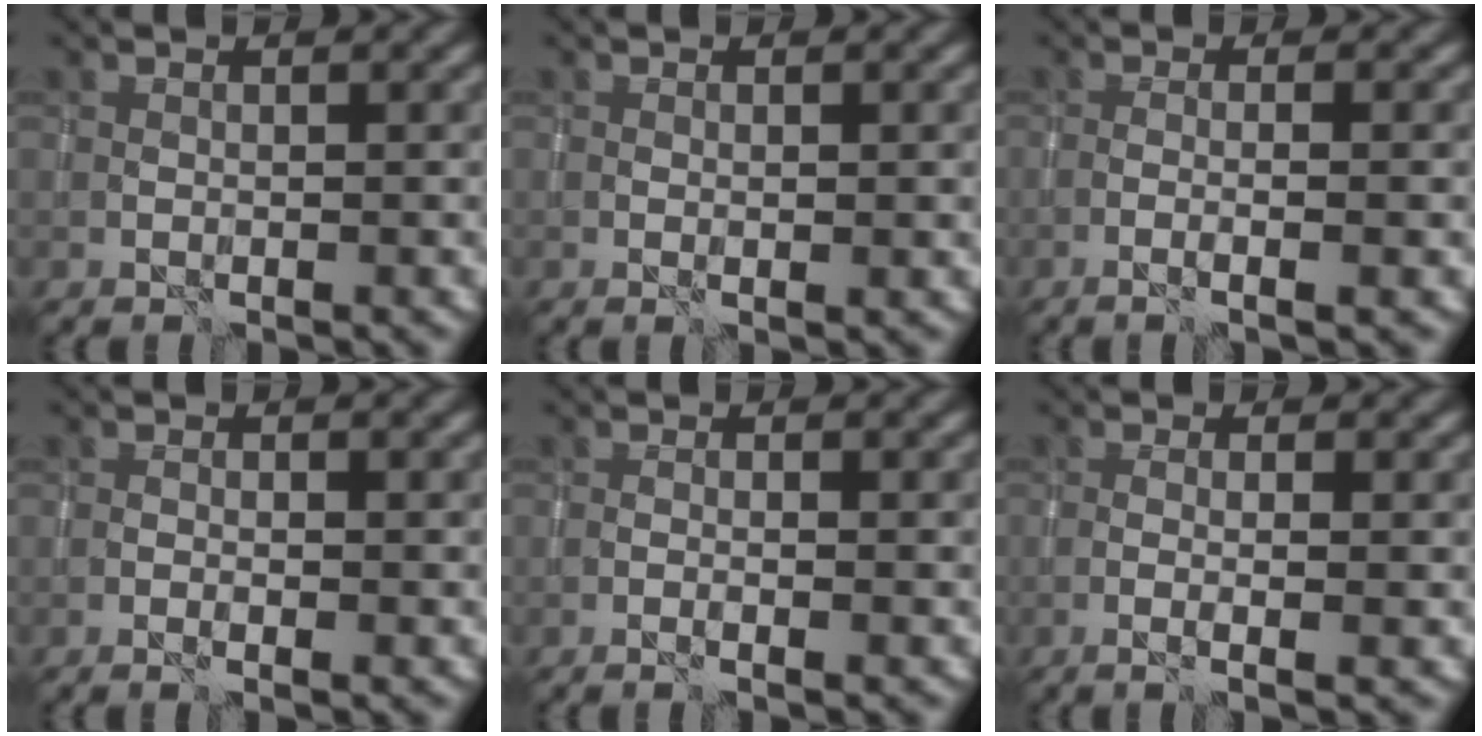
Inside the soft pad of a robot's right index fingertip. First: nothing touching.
{"total": 1.0, "force": [0.0, 0.1, 1.0], "torque": [-0.017, 0.000, 0.000]}
{"total": 2.7, "force": [-0.9, 0.3, 2.5], "torque": [-0.038, 0.006, -0.024]}
{"total": 1.4, "force": [-0.3, 0.2, 1.3], "torque": [-0.021, 0.002, -0.006]}
{"total": 1.3, "force": [-0.4, -0.1, 1.2], "torque": [-0.023, 0.002, -0.009]}
{"total": 2.7, "force": [-0.5, 0.4, 2.7], "torque": [-0.046, 0.000, -0.013]}